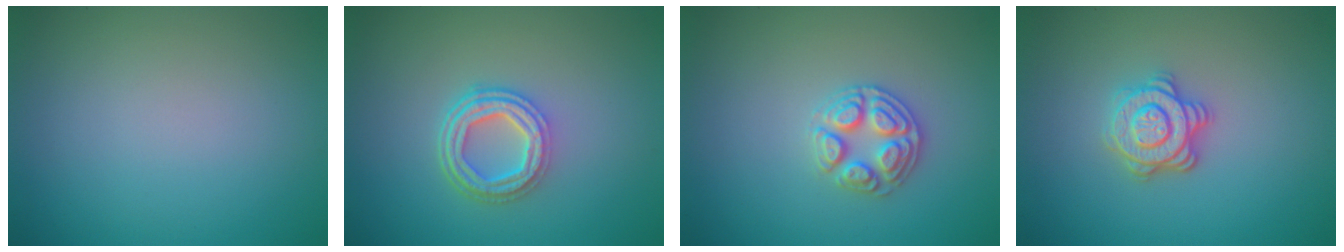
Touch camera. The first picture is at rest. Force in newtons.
{"total": 4.3, "press": 3.4, "slide": 2.7}
{"total": 2.9, "press": 2.9, "slide": 0.1}
{"total": 3.6, "press": 3.1, "slide": 1.9}